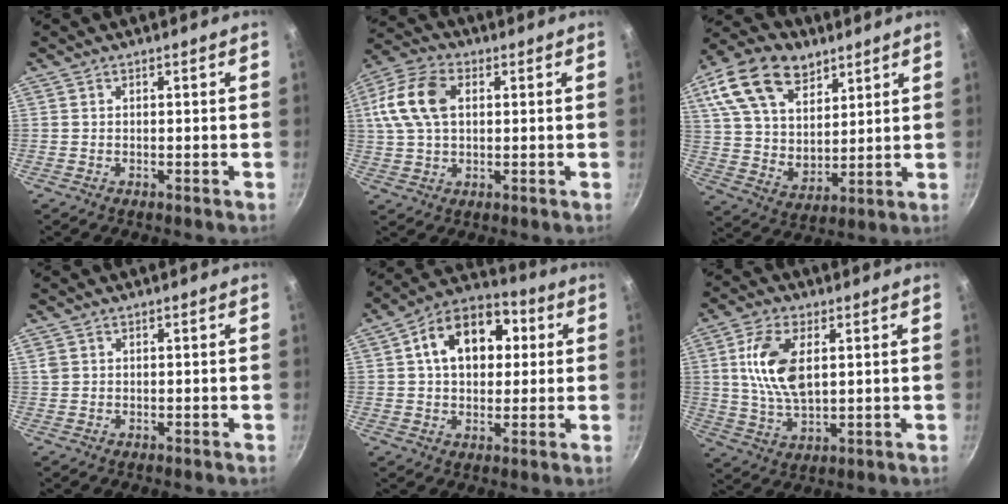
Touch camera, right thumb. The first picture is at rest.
{"total": 12.4, "force": [2.6, 7.9, 9.2], "torque": [-0.177, 0.014, 0.037]}
{"total": 19.8, "force": [10.3, 12.7, 11.3], "torque": [-0.185, -0.023, 0.186]}
{"total": 1.2, "force": [0.7, 0.9, 0.5], "torque": [-0.009, 0.003, 0.014]}
{"total": 15.8, "force": [3.6, 10.8, 11.0], "torque": [-0.139, 0.021, 0.040]}
{"total": 11.7, "force": [2.8, 6.1, 9.7], "torque": [-0.181, -0.008, 0.056]}